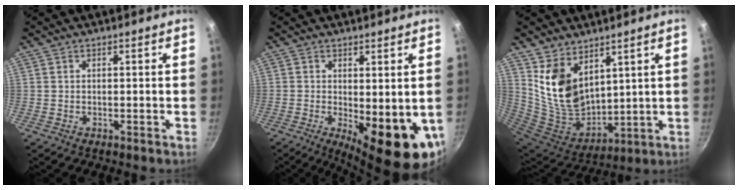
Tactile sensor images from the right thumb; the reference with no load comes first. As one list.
[{"total": 13.0, "force": [-1.9, 4.8, 12.0], "torque": [-0.136, -0.020, -0.014]}, {"total": 14.3, "force": [7.5, 8.8, 8.3], "torque": [-0.137, -0.076, 0.165]}]